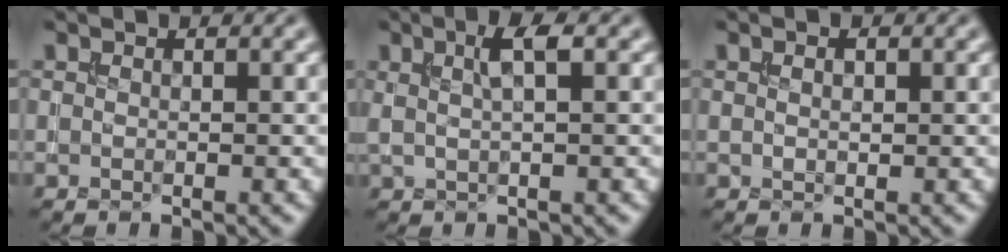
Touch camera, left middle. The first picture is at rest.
{"total": 2.7, "force": [1.0, 0.6, 2.4], "torque": [-0.045, 0.006, 0.017]}
{"total": 0.9, "force": [0.4, 0.4, 0.7], "torque": [-0.012, 0.001, 0.007]}